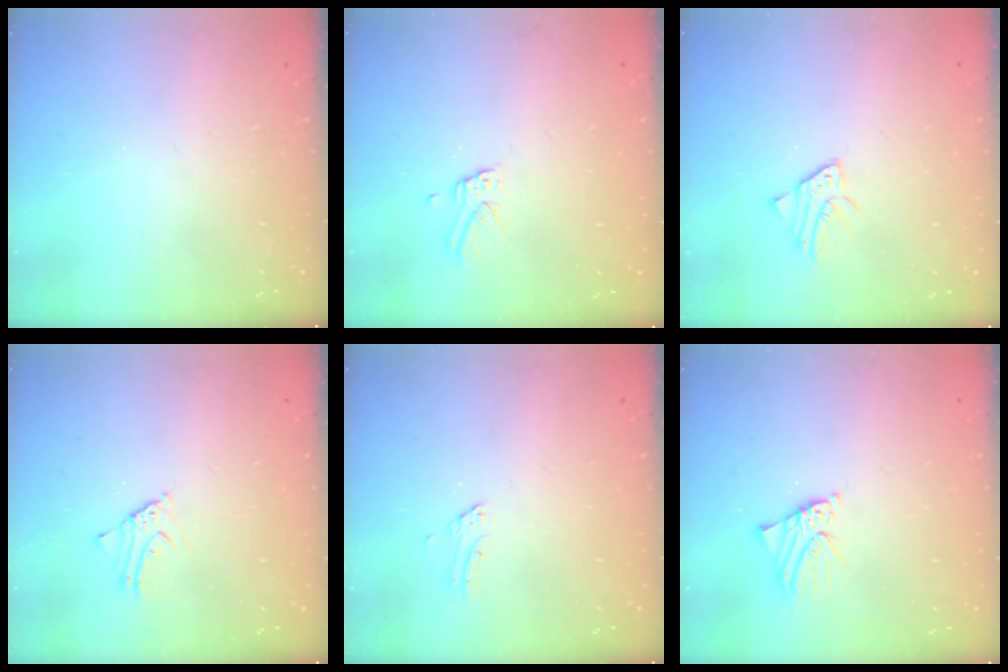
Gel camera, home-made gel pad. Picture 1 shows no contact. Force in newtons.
{"total": 2.8, "press": 2.8, "slide": 0.1}
{"total": 2.6, "press": 2.6, "slide": 0.2}
{"total": 2.3, "press": 2.3, "slide": 0.1}
{"total": 1.4, "press": 1.4, "slide": 0.1}
{"total": 2.7, "press": 2.7, "slide": 0.4}